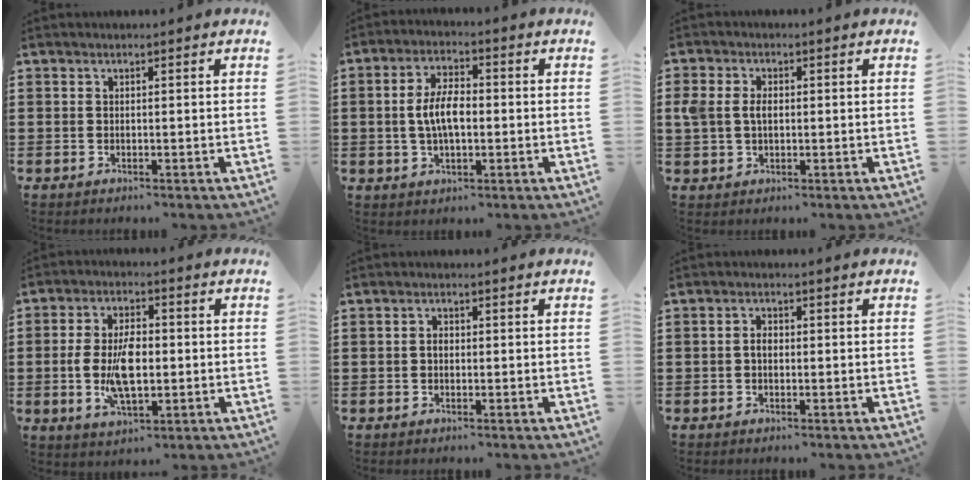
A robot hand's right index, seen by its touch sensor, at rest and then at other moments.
{"total": 6.2, "force": [-0.3, 2.9, 5.5], "torque": [-0.116, 0.003, -0.010]}
{"total": 3.4, "force": [0.3, 2.4, 2.4], "torque": [-0.066, 0.005, -0.001]}
{"total": 8.3, "force": [-0.7, 4.1, 7.3], "torque": [-0.157, -0.004, -0.022]}
{"total": 1.2, "force": [-0.1, 0.7, 1.0], "torque": [-0.020, 0.003, -0.002]}
{"total": 1.7, "force": [-0.2, 1.0, 1.4], "torque": [-0.027, 0.004, -0.005]}